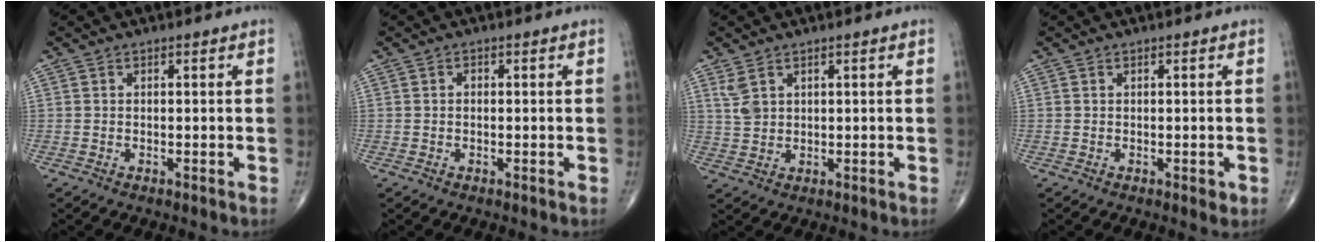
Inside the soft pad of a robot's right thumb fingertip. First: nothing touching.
{"total": 0.7, "force": [0.0, 0.5, 0.5], "torque": [-0.007, 0.001, -0.002]}
{"total": 3.4, "force": [1.8, 2.1, 1.9], "torque": [-0.039, -0.003, 0.047]}
{"total": 1.3, "force": [-0.2, 0.6, 1.1], "torque": [-0.008, -0.003, -0.002]}